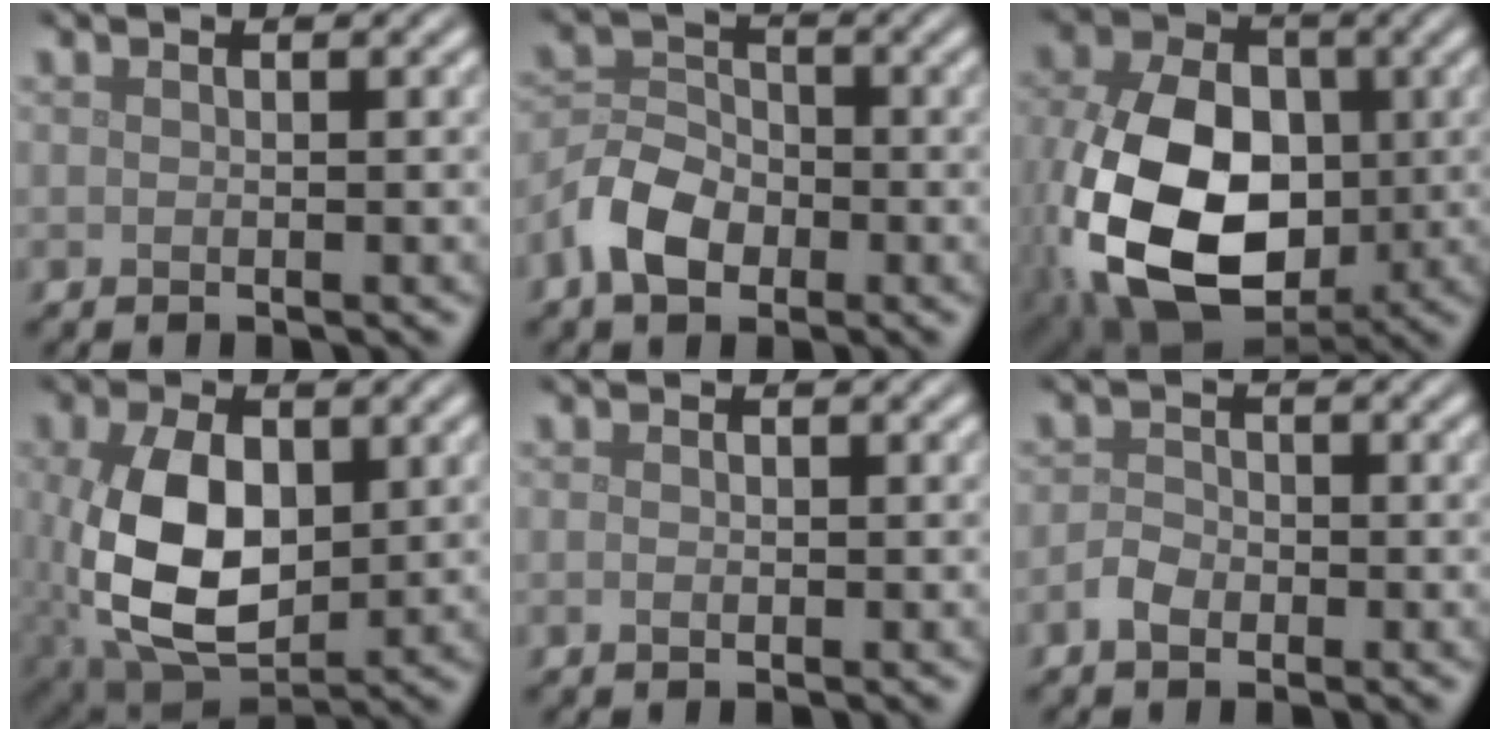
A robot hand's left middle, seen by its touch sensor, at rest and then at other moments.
{"total": 4.9, "force": [-2.5, 3.2, 2.7], "torque": [-0.054, 0.003, -0.054]}
{"total": 15.2, "force": [-2.4, 10.5, 10.8], "torque": [-0.244, -0.031, -0.040]}
{"total": 10.5, "force": [0.0, 6.5, 8.2], "torque": [-0.183, -0.014, 0.010]}
{"total": 0.5, "force": [-0.1, 0.3, 0.4], "torque": [-0.009, -0.003, 0.000]}
{"total": 1.8, "force": [-1.0, 1.2, 1.0], "torque": [-0.016, 0.003, -0.022]}